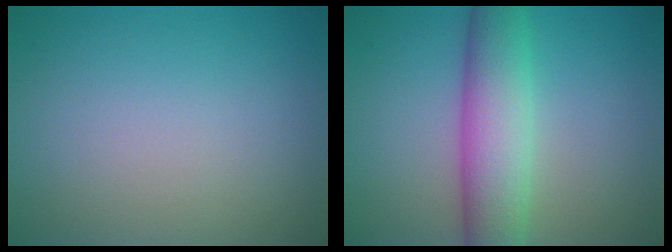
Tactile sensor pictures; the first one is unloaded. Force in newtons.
{"total": 6.7, "press": 6.7, "slide": 0.1}